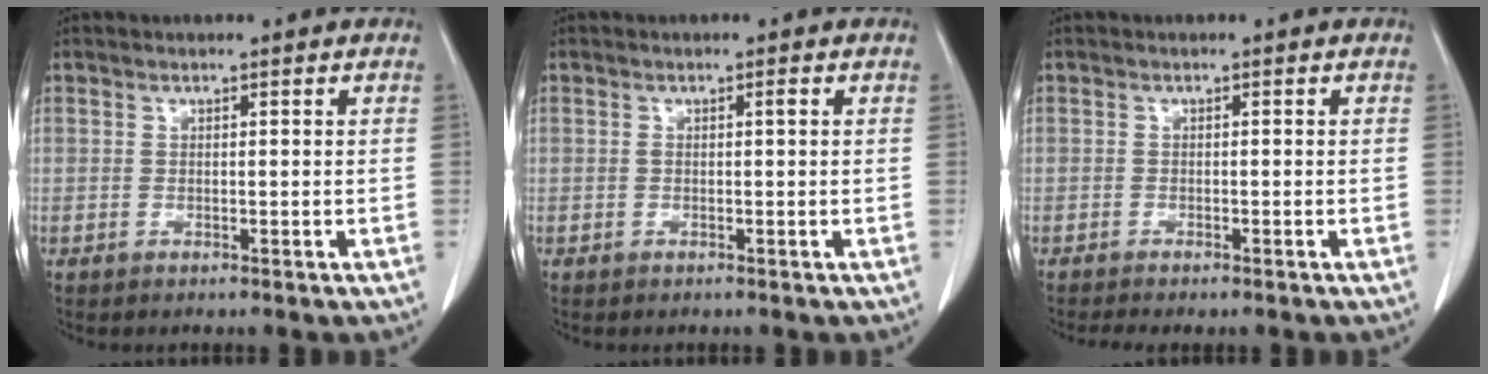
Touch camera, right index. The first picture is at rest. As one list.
[{"total": 0.8, "force": [0.1, 0.1, 0.8], "torque": [-0.015, 0.002, 0.002]}, {"total": 2.9, "force": [-2.4, 0.4, 1.6], "torque": [-0.023, -0.008, -0.032]}]